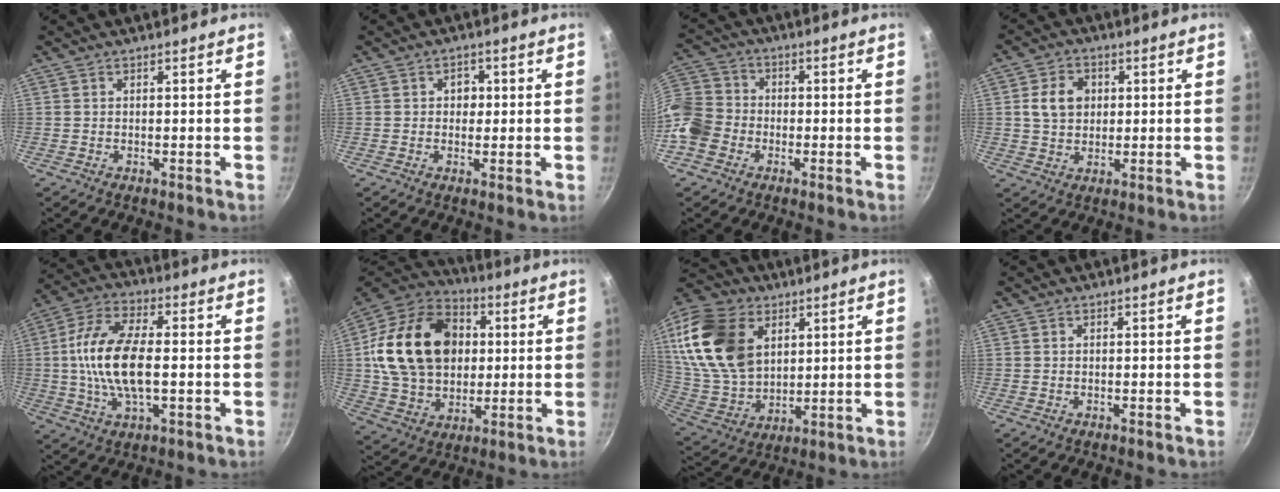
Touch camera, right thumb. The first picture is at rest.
{"total": 2.9, "force": [0.4, 2.5, 1.5], "torque": [-0.003, -0.001, 0.001]}
{"total": 10.9, "force": [-3.8, 8.9, 5.0], "torque": [-0.083, 0.037, -0.092]}
{"total": 7.1, "force": [1.3, 5.7, 4.1], "torque": [-0.054, 0.008, 0.018]}
{"total": 14.8, "force": [-0.3, 6.8, 13.2], "torque": [-0.254, 0.018, -0.019]}
{"total": 24.0, "force": [3.4, 17.9, 15.6], "torque": [-0.240, 0.015, 0.058]}
{"total": 23.0, "force": [8.0, 15.6, 14.9], "torque": [-0.284, -0.020, 0.158]}
{"total": 0.0}